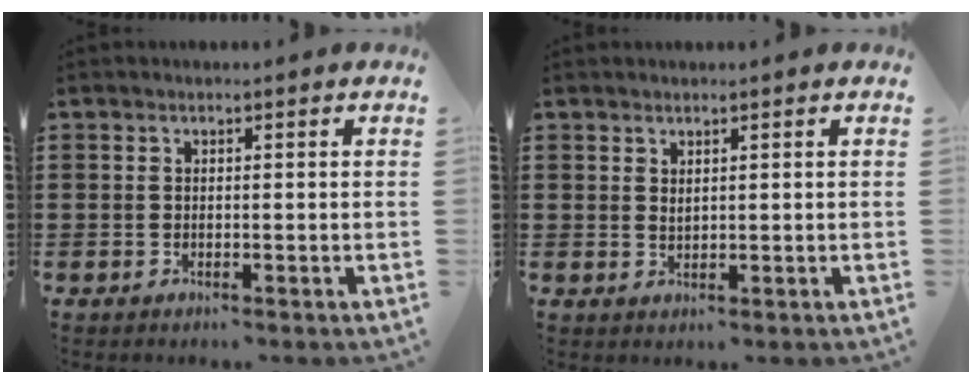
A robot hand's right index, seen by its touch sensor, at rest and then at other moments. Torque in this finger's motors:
{"motor_torque": [0.31, 0.30, 0.07, 0.02]}